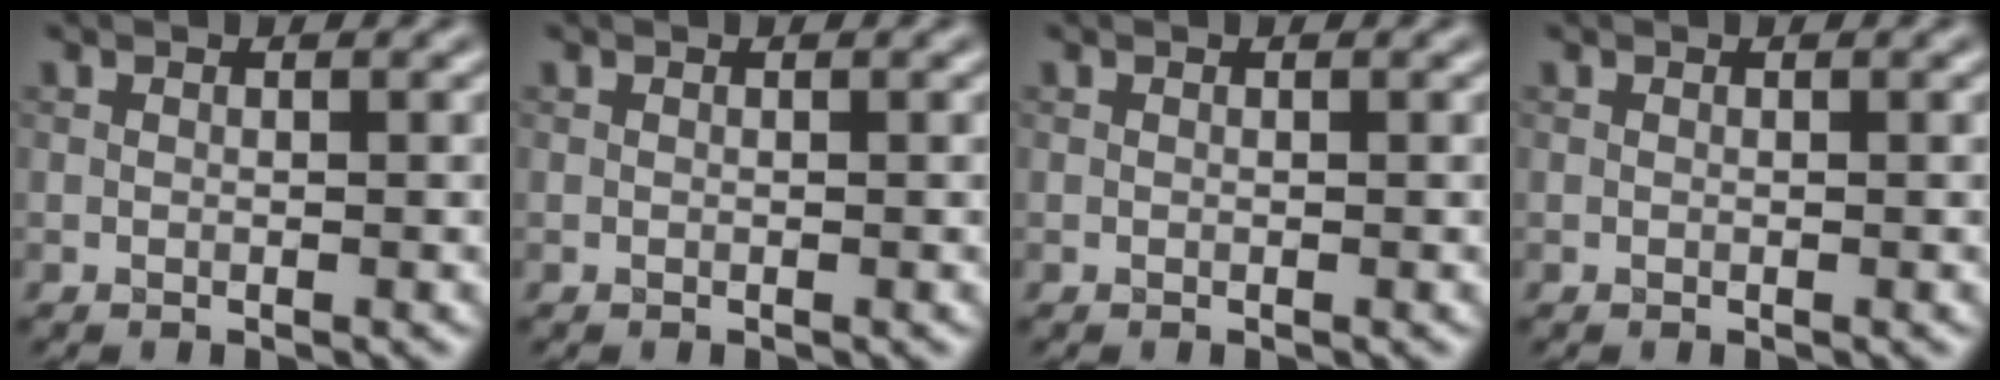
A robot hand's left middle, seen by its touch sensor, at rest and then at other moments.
{"total": 0.0}
{"total": 0.0}
{"total": 0.0}